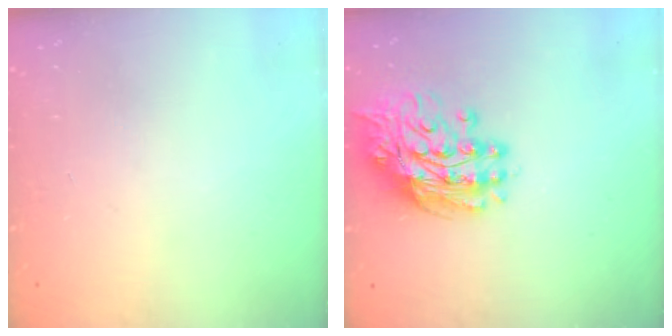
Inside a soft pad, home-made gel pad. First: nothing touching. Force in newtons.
{"total": 14.5, "press": 14.4, "slide": 1.3}